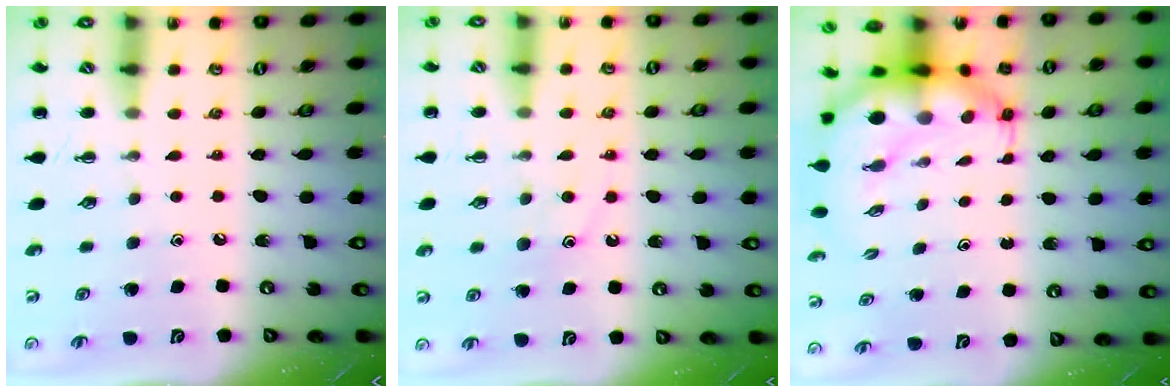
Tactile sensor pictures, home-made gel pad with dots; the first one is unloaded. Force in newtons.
{"total": 9.4, "press": 9.4, "slide": 0.7}
{"total": 8.5, "press": 8.3, "slide": 2.1}